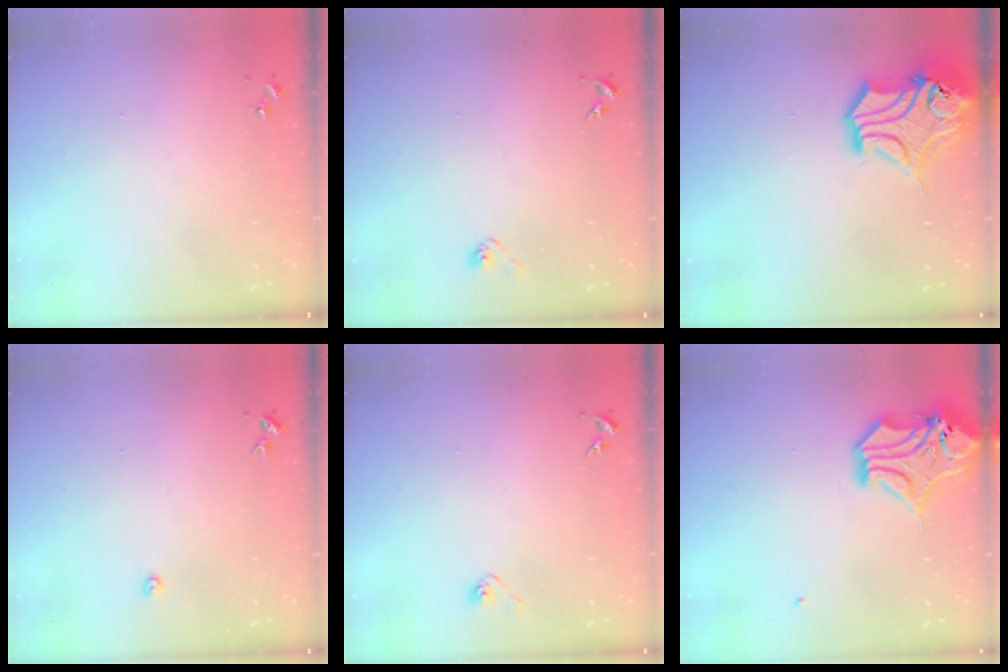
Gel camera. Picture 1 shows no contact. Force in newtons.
{"total": 2.9, "press": 2.8, "slide": 0.8}
{"total": 16.7, "press": 16.5, "slide": 2.5}
{"total": 2.4, "press": 2.4, "slide": 0.3}
{"total": 2.9, "press": 2.8, "slide": 0.8}
{"total": 14.3, "press": 14.1, "slide": 2.1}